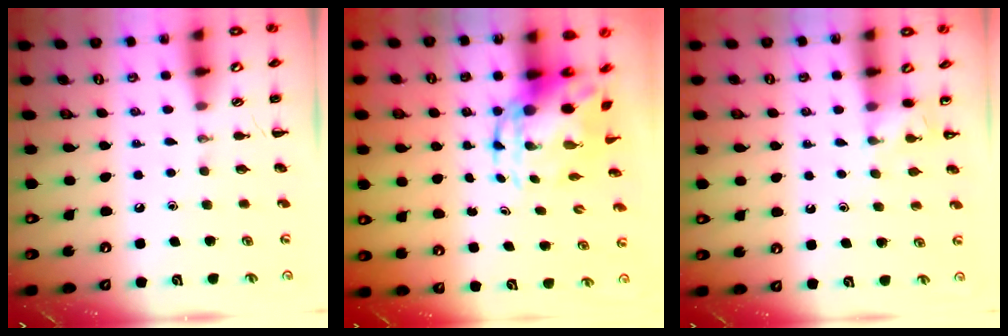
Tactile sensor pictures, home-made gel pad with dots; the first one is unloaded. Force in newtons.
{"total": 7.4, "press": 7.2, "slide": 1.9}
{"total": 5.2, "press": 5.0, "slide": 1.5}